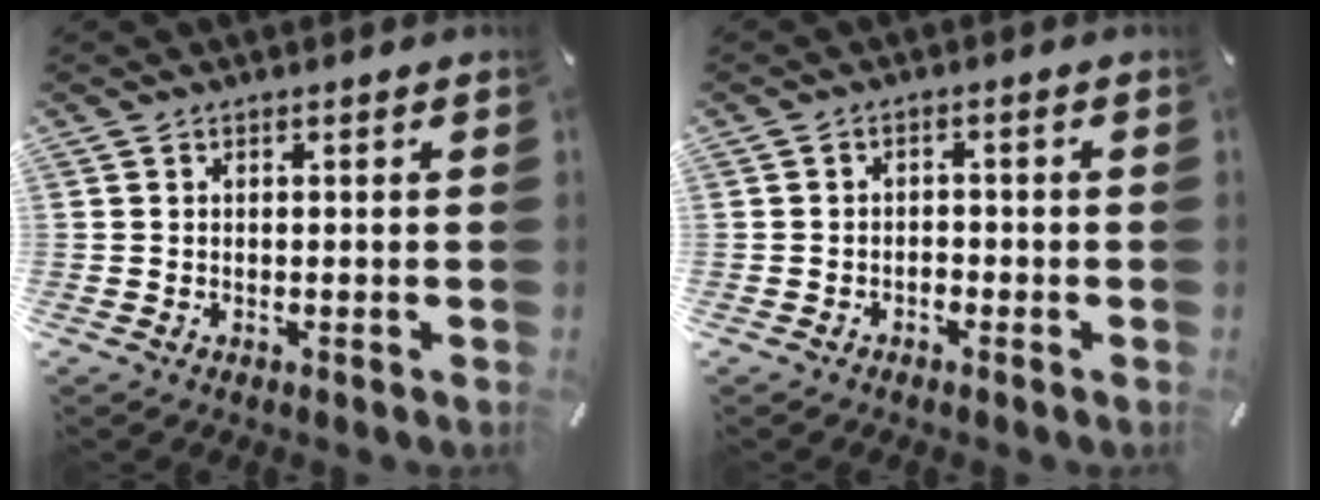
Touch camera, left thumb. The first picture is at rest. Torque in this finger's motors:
{"motor_torque": [-0.04, 0.50, -0.07, 0.02, -0.01]}